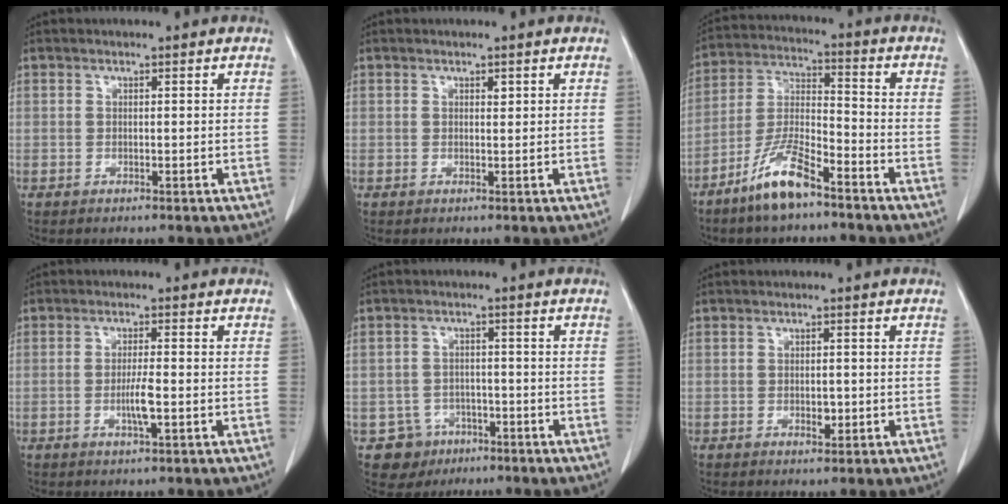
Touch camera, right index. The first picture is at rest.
{"total": 0.6, "force": [0.3, 0.3, 0.4], "torque": [-0.006, -0.002, 0.005]}
{"total": 10.1, "force": [-7.0, 2.0, 7.0], "torque": [-0.151, -0.013, -0.138]}
{"total": 3.5, "force": [-1.0, 0.1, 3.3], "torque": [-0.065, -0.004, -0.018]}
{"total": 5.3, "force": [-2.5, 4.6, 0.1], "torque": [0.001, 0.013, -0.032]}
{"total": 1.9, "force": [-0.5, 0.9, 1.6], "torque": [-0.026, -0.001, -0.004]}